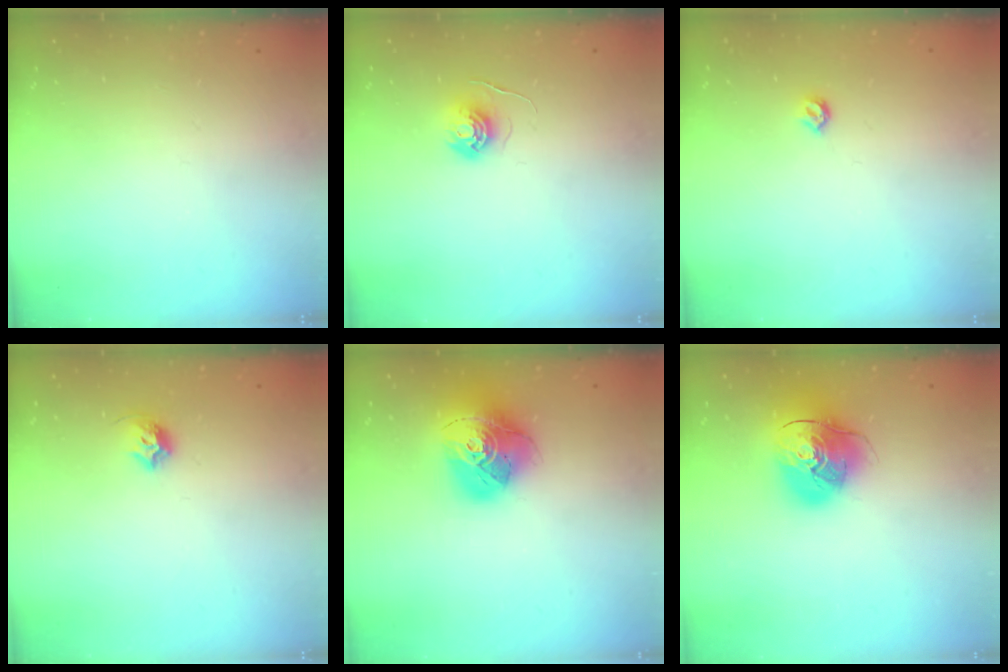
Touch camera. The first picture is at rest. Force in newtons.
{"total": 5.8, "press": 5.8, "slide": 0.3}
{"total": 4.2, "press": 4.2, "slide": 0.7}
{"total": 7.1, "press": 7.0, "slide": 0.8}
{"total": 18.0, "press": 17.9, "slide": 1.9}
{"total": 15.6, "press": 15.4, "slide": 2.2}